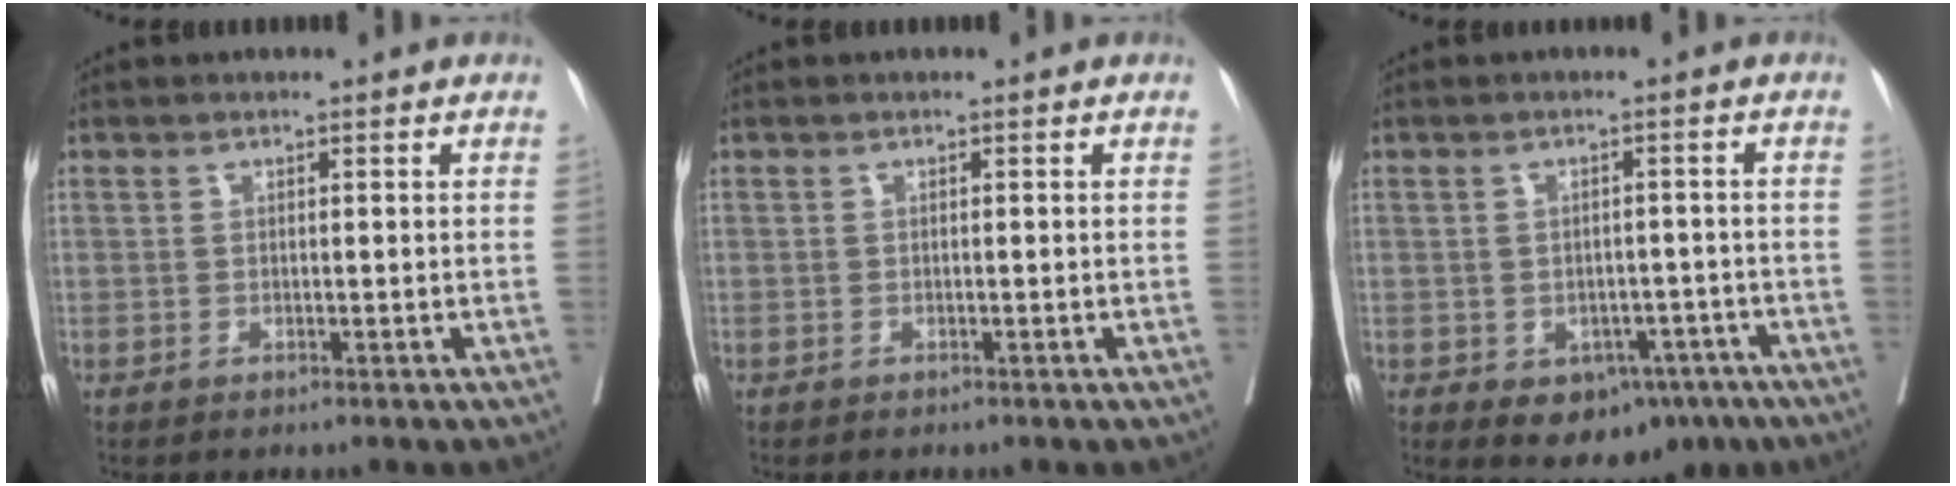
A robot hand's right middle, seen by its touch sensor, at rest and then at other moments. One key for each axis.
{"total": 0.0}
{"total": 7.7, "fx": -4.2, "fy": 5.1, "fz": 4.1, "tx": -0.033, "ty": 0.011, "tz": -0.048}